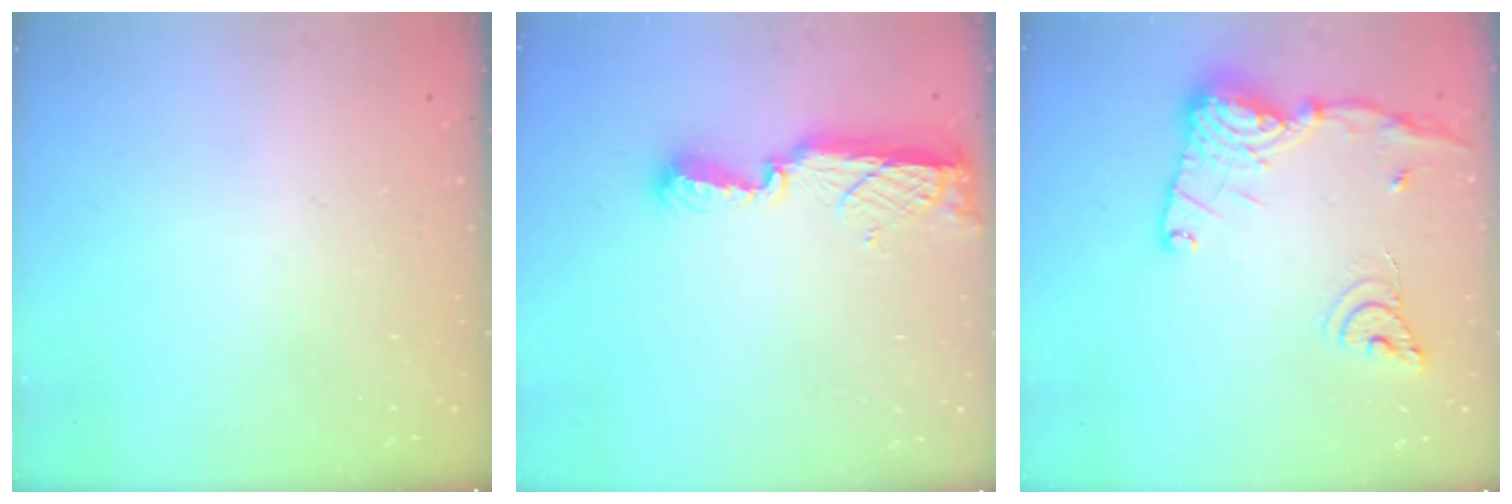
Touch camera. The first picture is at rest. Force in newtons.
{"total": 8.5, "press": 8.4, "slide": 0.8}
{"total": 17.9, "press": 17.8, "slide": 1.6}